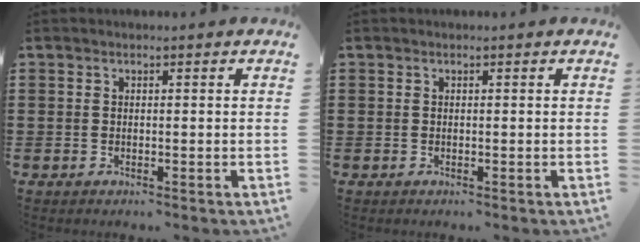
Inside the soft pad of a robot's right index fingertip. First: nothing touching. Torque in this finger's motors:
{"motor_torque": [0.00, 0.00, 0.00, -0.01]}